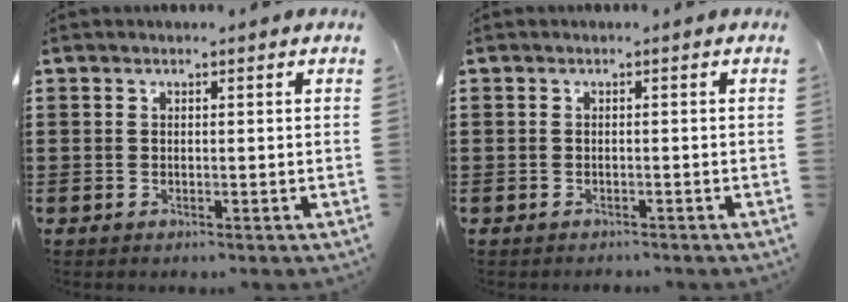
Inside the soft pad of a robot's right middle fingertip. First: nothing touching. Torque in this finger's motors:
{"motor_torque": [1.09, 0.31, -0.02, 0.01]}